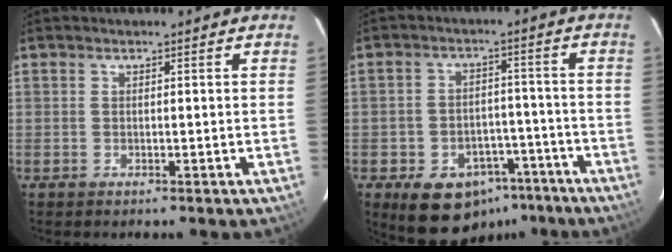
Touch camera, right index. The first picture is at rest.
{"total": 12.2, "force": [-7.6, 8.3, 4.6], "torque": [-0.094, 0.030, -0.076]}